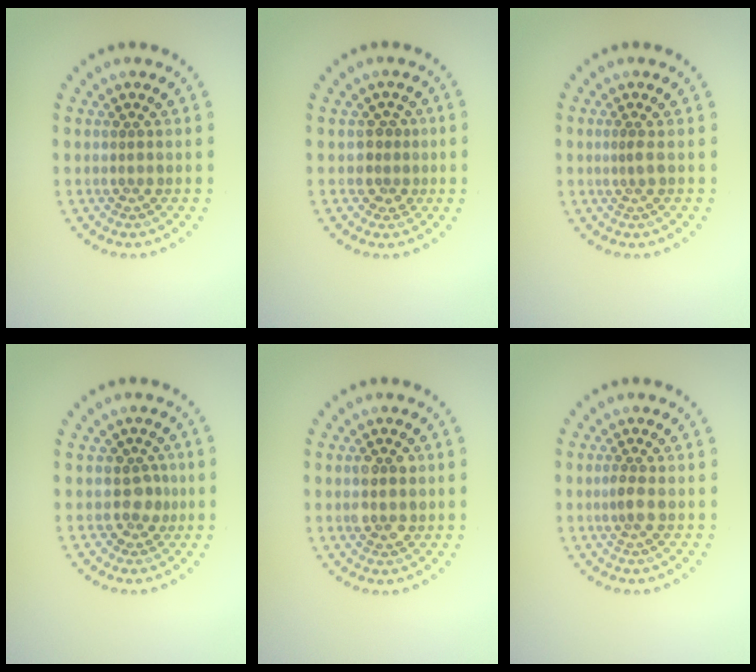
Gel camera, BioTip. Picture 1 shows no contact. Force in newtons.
{"total": 1.9, "press": 1.6, "slide": 1.0}
{"total": 0.6, "press": 0.3, "slide": 0.5}
{"total": 1.9, "press": 1.5, "slide": 1.2}
{"total": 2.3, "press": 2.2, "slide": 0.2}
{"total": 1.0, "press": 0.9, "slide": 0.6}